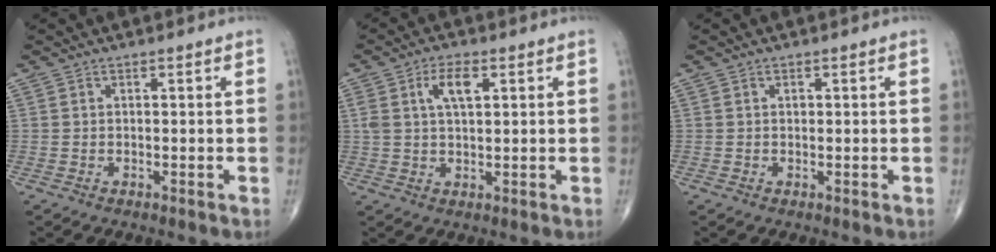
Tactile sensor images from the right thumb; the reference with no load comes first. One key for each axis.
{"total": 5.6, "fx": 2.0, "fy": 2.5, "fz": 4.6, "tx": -0.087, "ty": 0.003, "tz": 0.039}
{"total": 0.6, "fx": 0.2, "fy": 0.4, "fz": 0.4, "tx": -0.006, "ty": 0.000, "tz": 0.004}